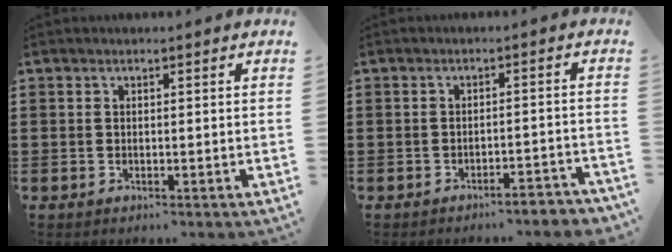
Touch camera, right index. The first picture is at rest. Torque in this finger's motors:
{"motor_torque": [1.08, 1.06, 0.06, -0.01]}